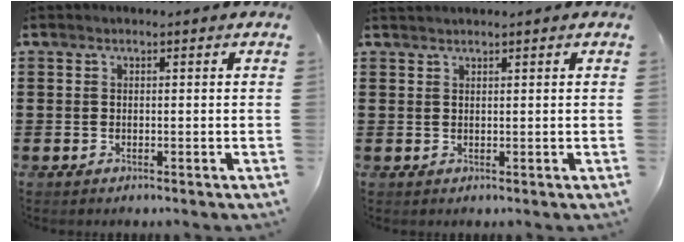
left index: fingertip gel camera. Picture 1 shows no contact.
{"total": 0.8, "force": [0.8, -0.1, 0.3], "torque": [-0.006, -0.002, 0.016]}